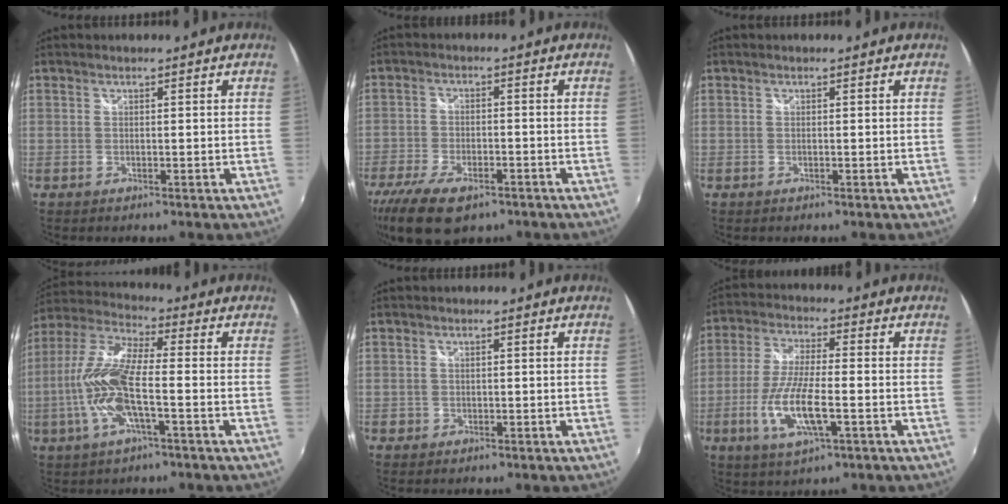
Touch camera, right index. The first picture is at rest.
{"total": 13.9, "force": [-9.2, 6.2, 8.4], "torque": [-0.199, -0.039, -0.157]}
{"total": 0.0}
{"total": 13.7, "force": [-3.3, 3.3, 12.9], "torque": [-0.271, -0.003, -0.068]}
{"total": 1.2, "force": [-0.3, 1.2, 0.1], "torque": [-0.003, 0.000, -0.003]}
{"total": 11.8, "force": [-3.6, 3.2, 10.7], "torque": [-0.222, -0.012, -0.070]}